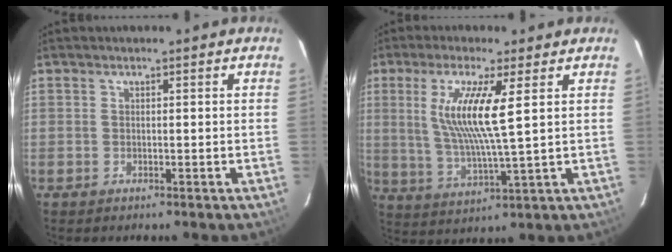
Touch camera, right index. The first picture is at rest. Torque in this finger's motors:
{"motor_torque": [0.40, 0.47, 0.23, 0.20]}